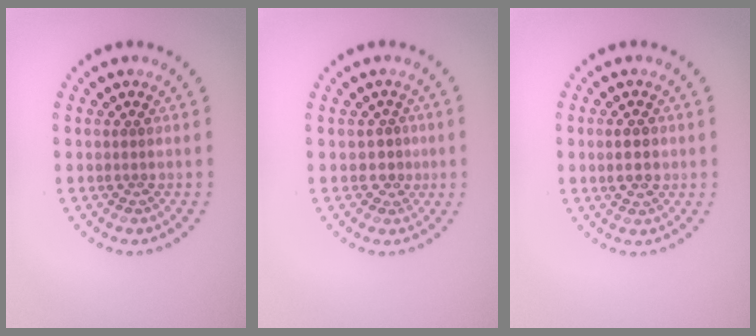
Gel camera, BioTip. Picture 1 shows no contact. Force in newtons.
{"total": 1.6, "press": 1.3, "slide": 1.0}
{"total": 2.0, "press": 2.0, "slide": 0.2}